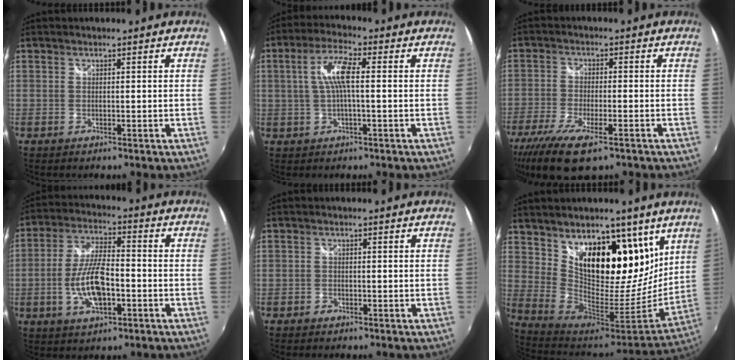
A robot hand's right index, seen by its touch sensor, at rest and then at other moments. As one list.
[{"total": 6.7, "force": [0.4, 1.2, 6.6], "torque": [-0.130, 0.009, 0.009]}, {"total": 12.5, "force": [-8.2, 3.8, 8.5], "torque": [-0.193, -0.045, -0.147]}, {"total": 11.2, "force": [-3.2, 4.3, 9.8], "torque": [-0.200, 0.000, -0.055]}, {"total": 0.7, "force": [-0.7, 0.2, 0.1], "torque": [-0.001, 0.001, -0.015]}, {"total": 24.2, "force": [13.7, 13.3, 14.7], "torque": [-0.247, -0.007, 0.248]}]